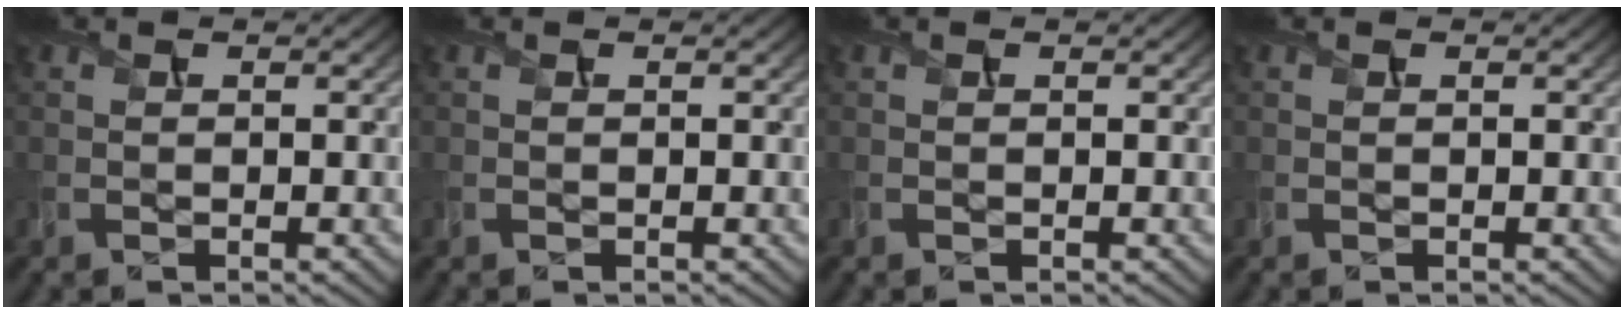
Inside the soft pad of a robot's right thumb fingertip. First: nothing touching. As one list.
[{"total": 0.0}, {"total": 0.0}, {"total": 0.0}]